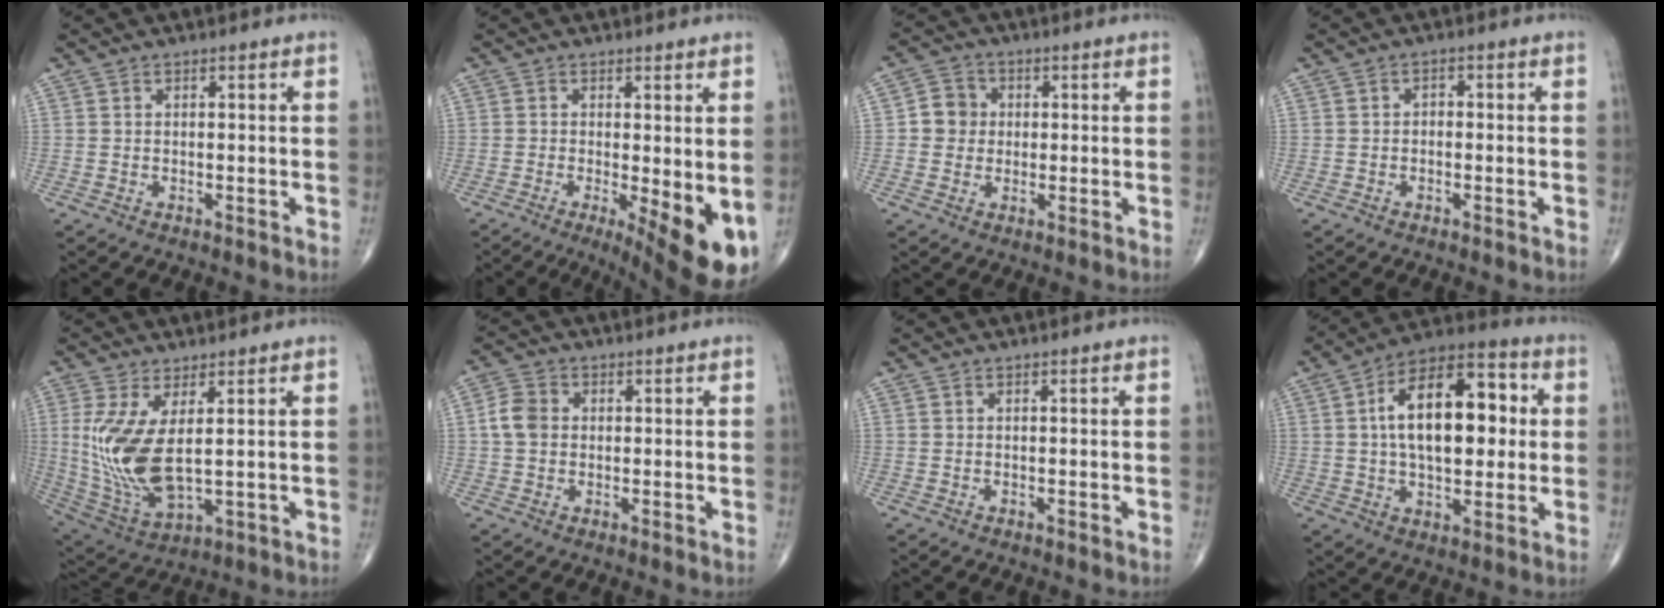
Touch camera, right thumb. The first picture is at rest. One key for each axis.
{"total": 11.5, "fx": -2.6, "fy": 3.5, "fz": 10.6, "tx": -0.141, "ty": -0.023, "tz": -0.029}
{"total": 4.9, "fx": 0.3, "fy": 4.6, "fz": 1.7, "tx": -0.004, "ty": 0.008, "tz": -0.002}
{"total": 1.2, "fx": -0.3, "fy": 0.9, "fz": 0.7, "tx": -0.001, "ty": 0.005, "tz": -0.009}
{"total": 13.5, "fx": 1.6, "fy": 5.6, "fz": 12.2, "tx": -0.267, "ty": -0.027, "tz": 0.052}
{"total": 4.8, "fx": 0.3, "fy": 3.9, "fz": 2.8, "tx": -0.050, "ty": 0.010, "tz": -0.001}
{"total": 0.0}
{"total": 19.4, "fx": 2.7, "fy": 10.1, "fz": 16.4, "tx": -0.234, "ty": 0.021, "tz": 0.037}